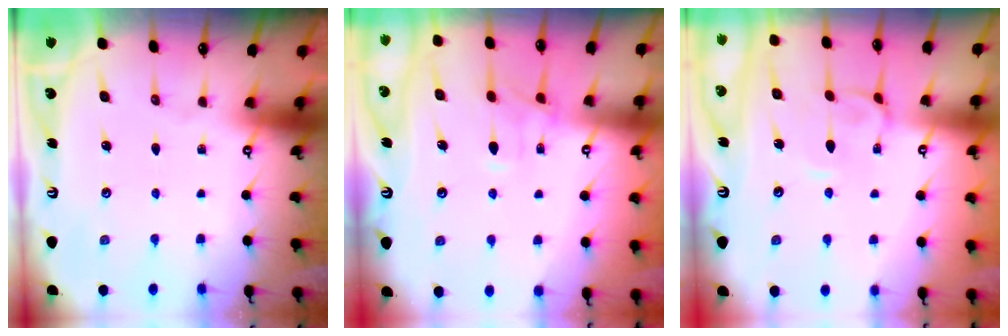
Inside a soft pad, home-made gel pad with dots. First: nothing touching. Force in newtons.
{"total": 1.7, "press": 1.1, "slide": 1.2}
{"total": 3.2, "press": 3.2, "slide": 0.6}